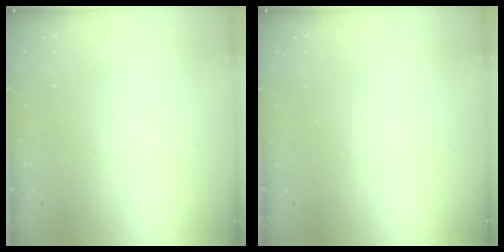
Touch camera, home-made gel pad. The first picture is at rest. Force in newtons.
{"total": 0.0}